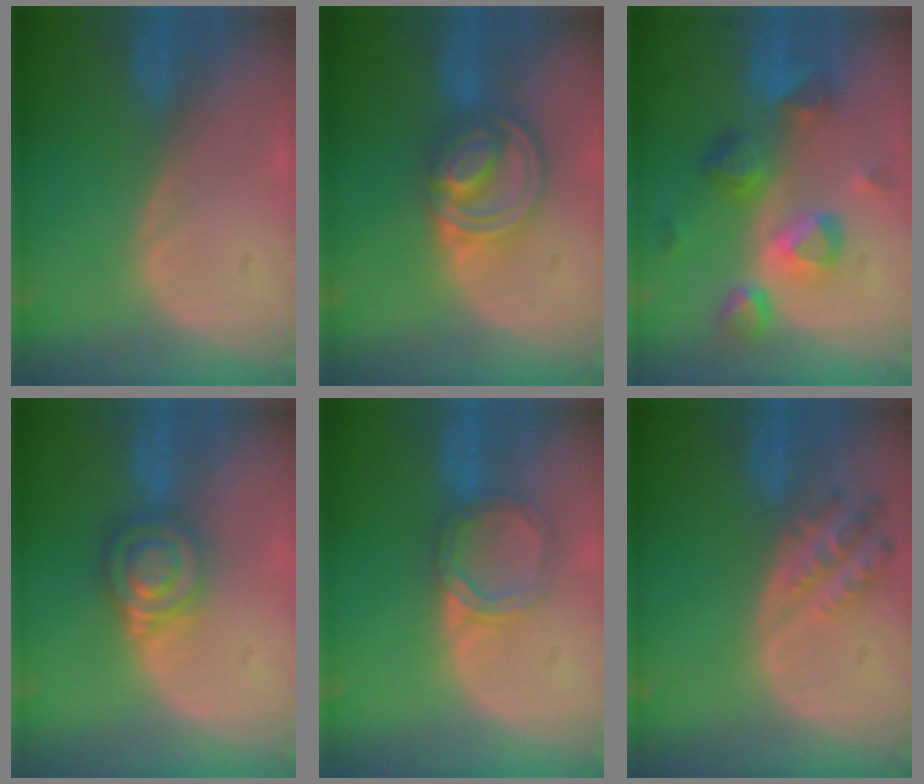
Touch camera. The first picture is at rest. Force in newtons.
{"total": 8.1, "press": 6.9, "slide": 4.3}
{"total": 9.4, "press": 8.2, "slide": 4.6}
{"total": 6.0, "press": 5.9, "slide": 1.0}
{"total": 4.5, "press": 4.5, "slide": 0.4}
{"total": 4.9, "press": 4.8, "slide": 1.1}